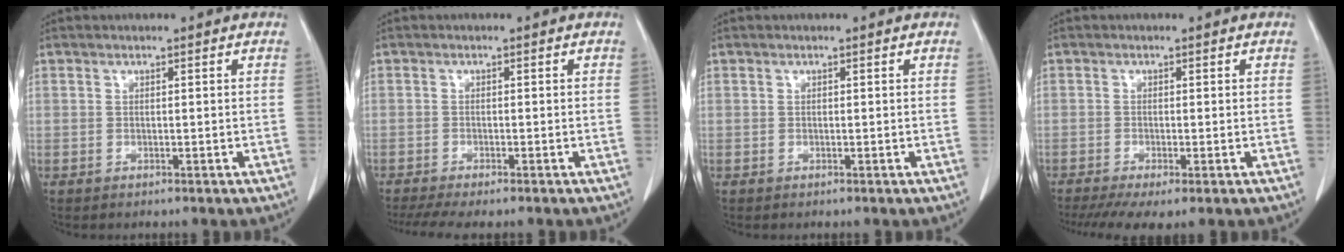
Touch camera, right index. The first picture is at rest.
{"total": 5.5, "force": [-4.5, 0.5, 3.2], "torque": [-0.048, -0.010, -0.073]}
{"total": 0.0}
{"total": 6.1, "force": [-4.0, 1.2, 4.5], "torque": [-0.072, -0.015, -0.066]}